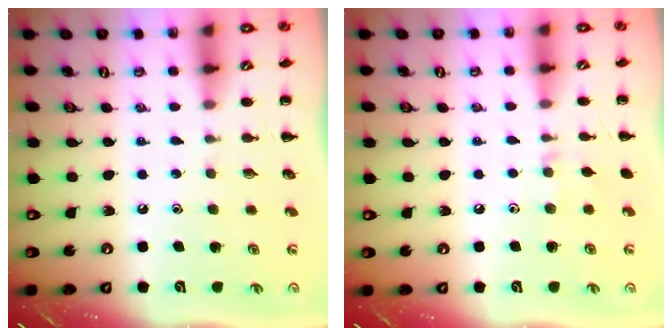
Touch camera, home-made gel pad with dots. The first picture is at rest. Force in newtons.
{"total": 3.7, "press": 3.4, "slide": 1.4}